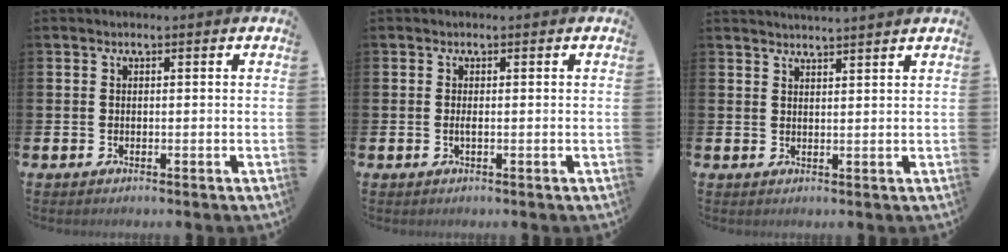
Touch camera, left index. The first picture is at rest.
{"total": 0.6, "force": [-0.1, 0.1, 0.6], "torque": [-0.014, 0.000, -0.001]}
{"total": 2.4, "force": [2.4, -0.4, -0.1], "torque": [0.004, -0.014, 0.043]}